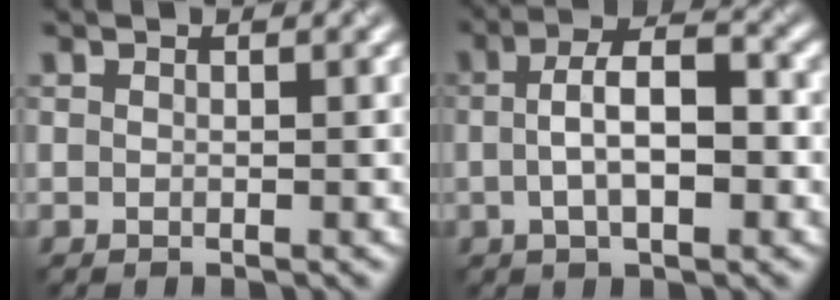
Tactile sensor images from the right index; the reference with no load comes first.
{"total": 4.7, "force": [-0.7, 1.6, 4.4], "torque": [-0.076, 0.011, 0.001]}